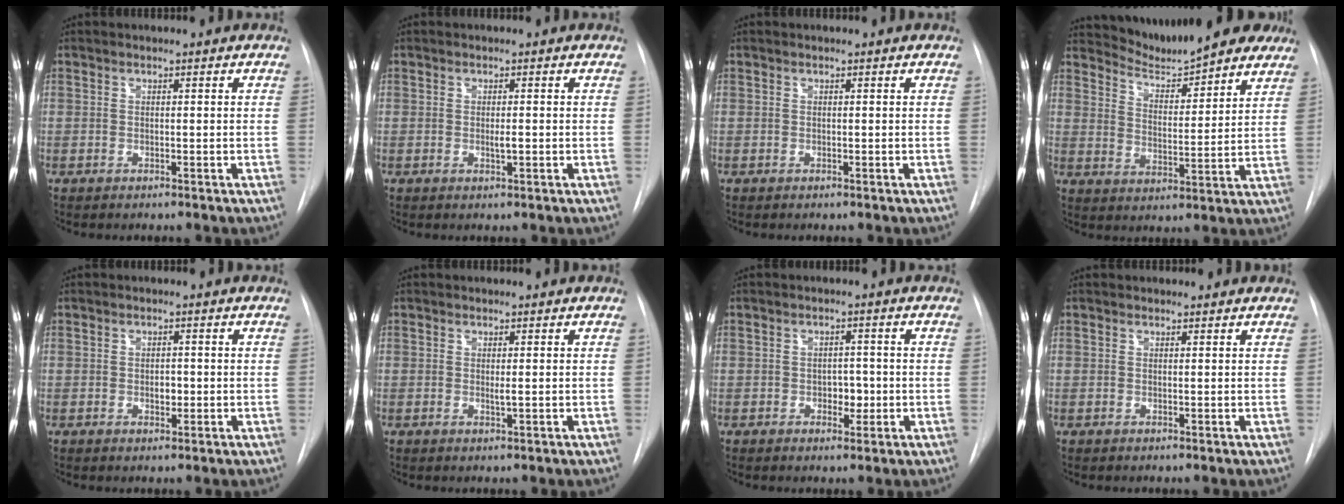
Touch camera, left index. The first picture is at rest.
{"total": 1.2, "force": [-0.5, 0.2, 1.1], "torque": [-0.022, -0.006, -0.007]}
{"total": 0.0}
{"total": 12.8, "force": [12.0, 2.0, 4.1], "torque": [-0.053, -0.017, 0.169]}
{"total": 1.6, "force": [-0.5, 0.9, 1.2], "torque": [-0.020, -0.004, -0.006]}
{"total": 0.7, "force": [-0.2, 0.0, 0.7], "torque": [-0.020, -0.009, -0.001]}
{"total": 2.7, "force": [-0.9, 1.8, 1.9], "torque": [-0.021, -0.001, -0.010]}
{"total": 1.0, "force": [1.0, 0.3, 0.0], "torque": [-0.007, 0.003, 0.011]}